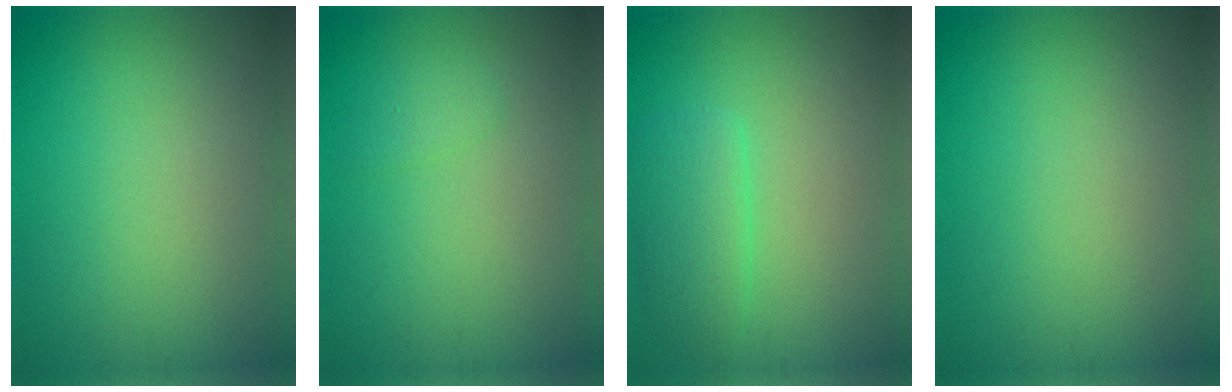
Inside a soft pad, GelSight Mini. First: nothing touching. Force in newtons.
{"total": 1.0, "press": 1.0, "slide": 0.1}
{"total": 3.1, "press": 3.1, "slide": 0.2}
{"total": 0.0}